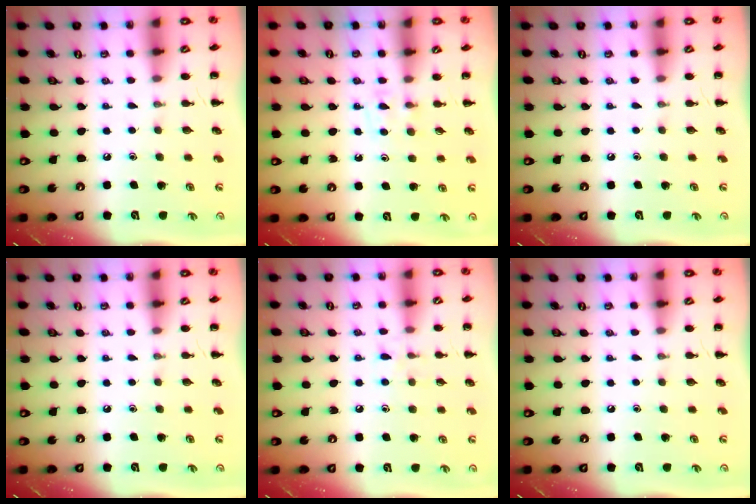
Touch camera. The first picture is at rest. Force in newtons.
{"total": 3.9, "press": 3.6, "slide": 1.5}
{"total": 0.0}
{"total": 0.0}
{"total": 6.5, "press": 6.1, "slide": 2.4}
{"total": 0.0}